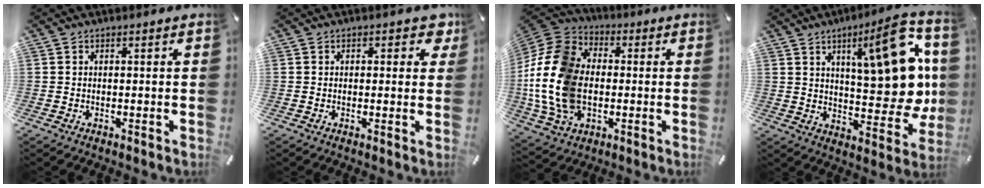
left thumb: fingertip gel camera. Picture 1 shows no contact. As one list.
[{"total": 3.2, "force": [1.2, 2.0, 2.3], "torque": [-0.016, -0.003, 0.013]}, {"total": 19.9, "force": [-2.7, 14.6, 13.2], "torque": [-0.302, 0.025, -0.050]}, {"total": 20.3, "force": [7.7, 7.7, 17.2], "torque": [-0.220, -0.056, 0.118]}]